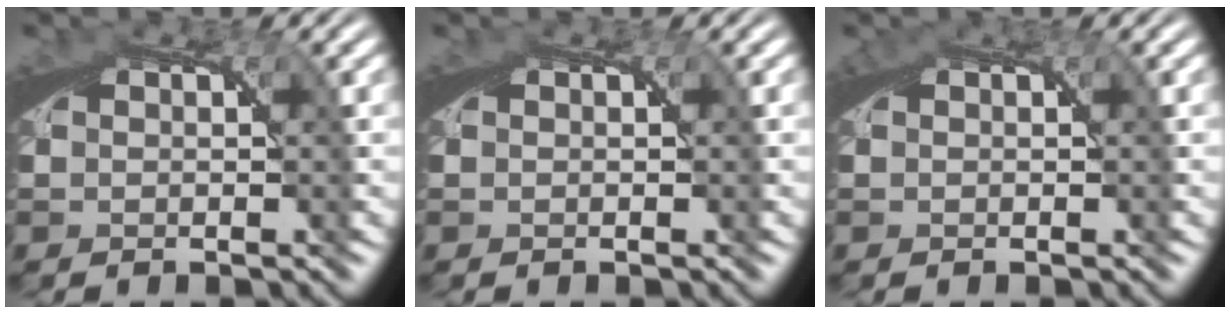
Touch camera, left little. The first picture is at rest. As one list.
[{"total": 0.0}, {"total": 0.0}]